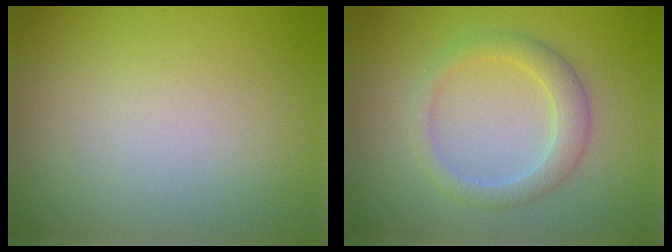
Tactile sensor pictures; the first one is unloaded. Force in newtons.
{"total": 2.8, "press": 2.8, "slide": 0.3}